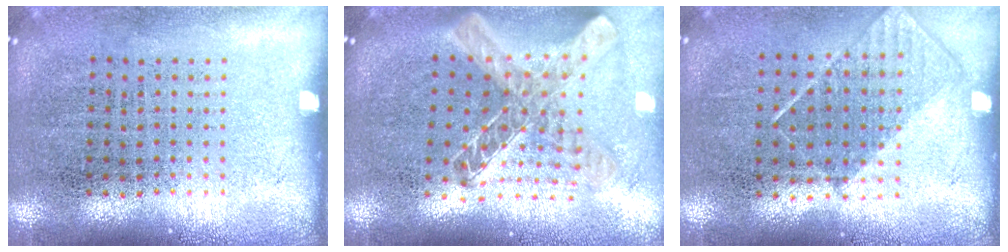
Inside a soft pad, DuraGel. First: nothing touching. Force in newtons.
{"total": 1.5, "press": 1.3, "slide": 0.6}
{"total": 0.8, "press": 0.7, "slide": 0.4}